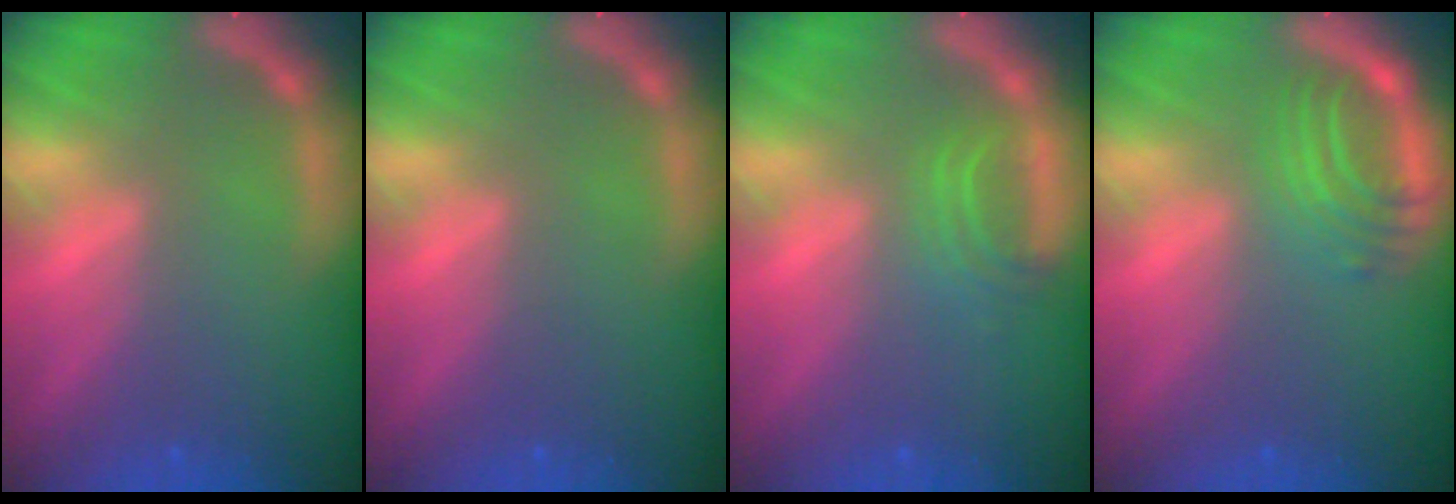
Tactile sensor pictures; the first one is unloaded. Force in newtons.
{"total": 0.0}
{"total": 2.5}
{"total": 4.5}